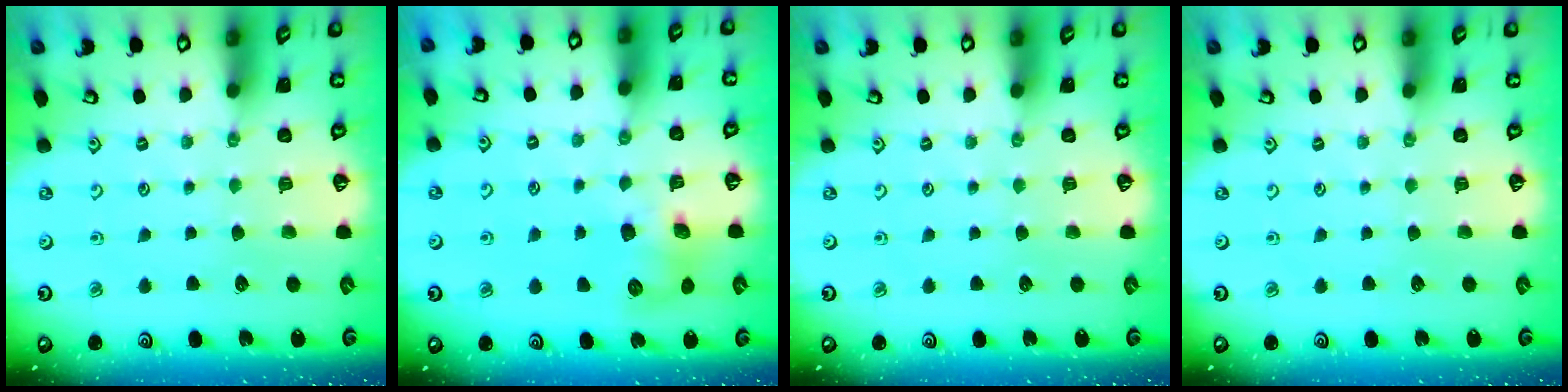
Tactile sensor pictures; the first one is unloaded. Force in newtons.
{"total": 9.1, "press": 9.0, "slide": 0.5}
{"total": 0.0}
{"total": 0.0}